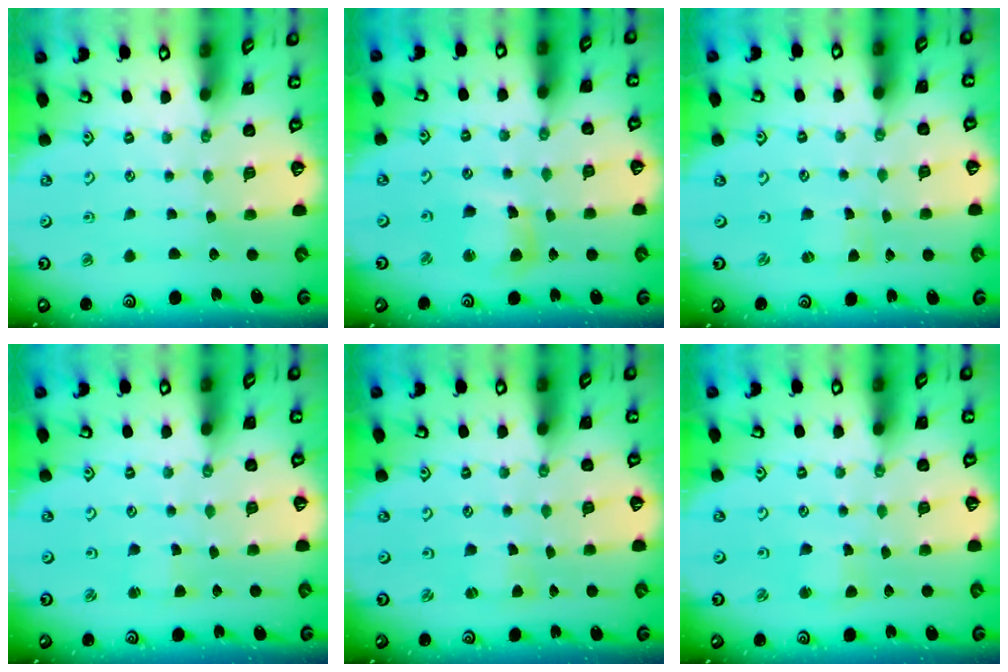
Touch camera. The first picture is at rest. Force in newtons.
{"total": 7.3, "press": 7.2, "slide": 1.0}
{"total": 0.0}
{"total": 1.3, "press": 1.2, "slide": 0.3}
{"total": 1.3, "press": 1.3, "slide": 0.4}
{"total": 2.1, "press": 2.1, "slide": 0.5}